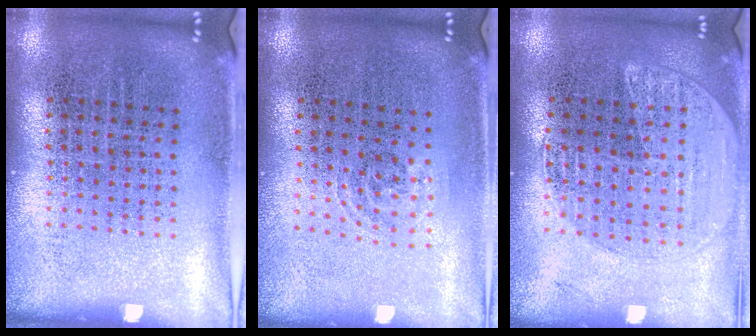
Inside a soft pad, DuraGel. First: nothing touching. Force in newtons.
{"total": 0.8, "press": 0.6, "slide": 0.6}
{"total": 1.6, "press": 1.5, "slide": 0.4}